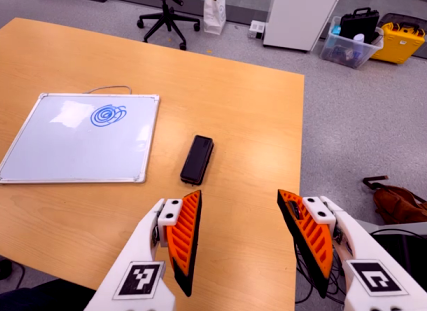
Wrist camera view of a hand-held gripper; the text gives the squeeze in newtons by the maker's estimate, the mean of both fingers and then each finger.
{"total": 0.0}